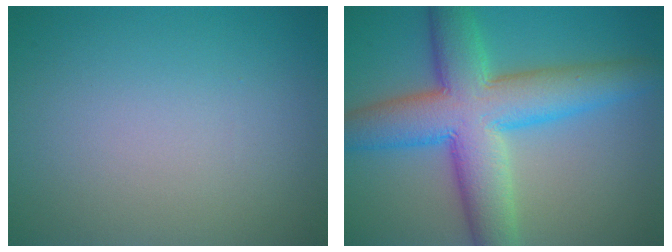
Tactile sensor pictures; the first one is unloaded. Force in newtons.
{"total": 10.2, "press": 10.2, "slide": 0.2}